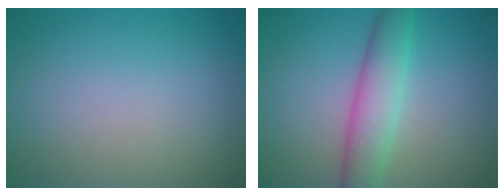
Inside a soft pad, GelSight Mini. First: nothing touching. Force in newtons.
{"total": 4.6, "press": 4.6, "slide": 0.2}